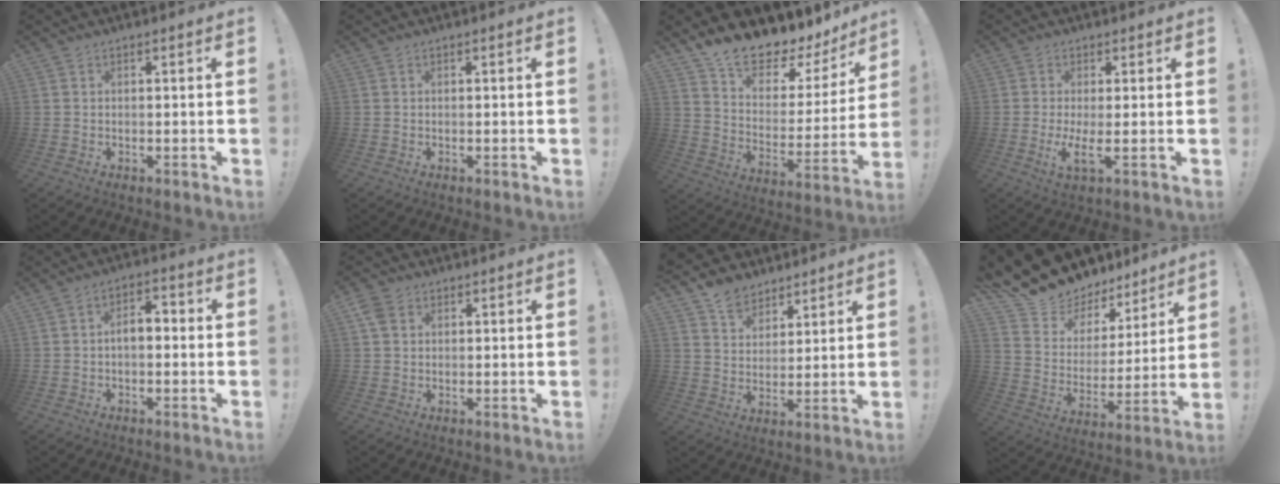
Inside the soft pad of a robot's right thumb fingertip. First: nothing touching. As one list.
[{"total": 0.0}, {"total": 13.4, "force": [12.0, 3.7, 4.4], "torque": [-0.080, -0.114, 0.209]}, {"total": 4.8, "force": [0.3, 0.3, 4.8], "torque": [-0.084, -0.025, 0.003]}, {"total": 5.2, "force": [-0.9, 2.9, 4.2], "torque": [-0.062, 0.008, -0.019]}, {"total": 4.0, "force": [1.5, 2.9, 2.3], "torque": [-0.041, 0.004, 0.032]}, {"total": 7.9, "force": [6.4, 4.6, 1.3], "torque": [-0.033, -0.042, 0.126]}, {"total": 14.0, "force": [12.0, 6.5, 3.2], "torque": [-0.080, -0.097, 0.229]}]